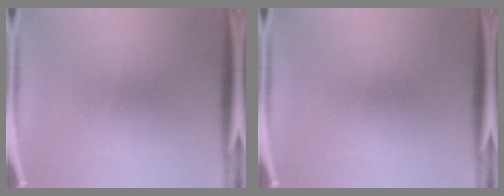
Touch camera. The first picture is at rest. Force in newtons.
{"total": 0.0}